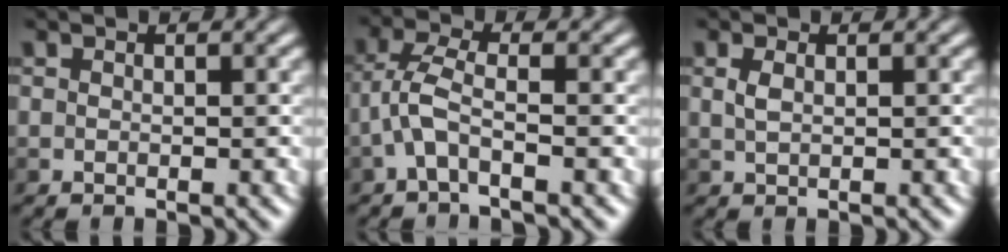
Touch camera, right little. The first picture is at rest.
{"total": 4.2, "force": [-2.3, 1.2, 3.4], "torque": [-0.085, 0.011, -0.050]}
{"total": 1.3, "force": [-0.2, 0.7, 1.1], "torque": [-0.029, 0.001, -0.001]}